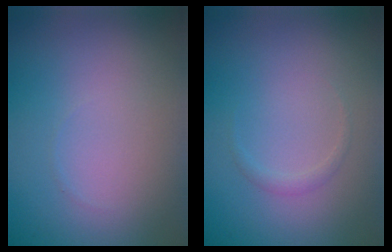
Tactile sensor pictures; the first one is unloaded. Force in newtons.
{"total": 0.8, "press": 0.8, "slide": 0.0}